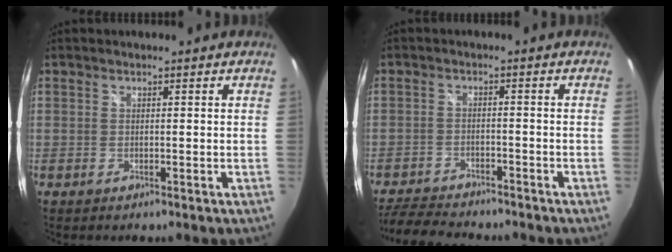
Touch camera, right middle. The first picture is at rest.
{"total": 9.5, "force": [-8.7, 2.0, 3.1], "torque": [-0.089, -0.011, -0.143]}